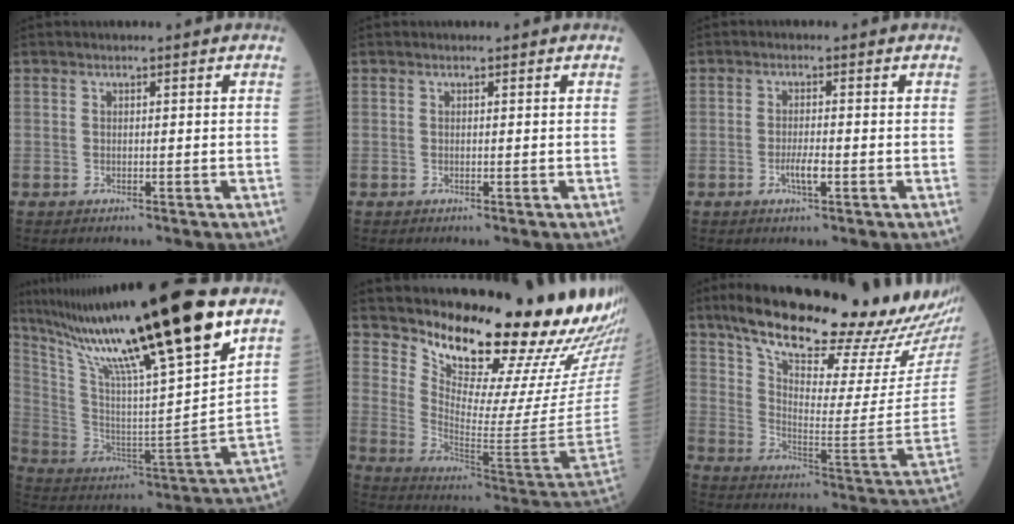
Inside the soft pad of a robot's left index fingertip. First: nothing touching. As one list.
[{"total": 0.0}, {"total": 2.5, "force": [-0.9, 0.4, 2.3], "torque": [-0.046, -0.001, -0.017]}, {"total": 27.6, "force": [19.8, 0.4, 19.2], "torque": [-0.335, -0.008, 0.341]}, {"total": 25.1, "force": [22.0, 2.1, 11.9], "torque": [-0.195, -0.129, 0.298]}, {"total": 27.1, "force": [22.9, 2.9, 14.2], "torque": [-0.227, -0.064, 0.320]}]